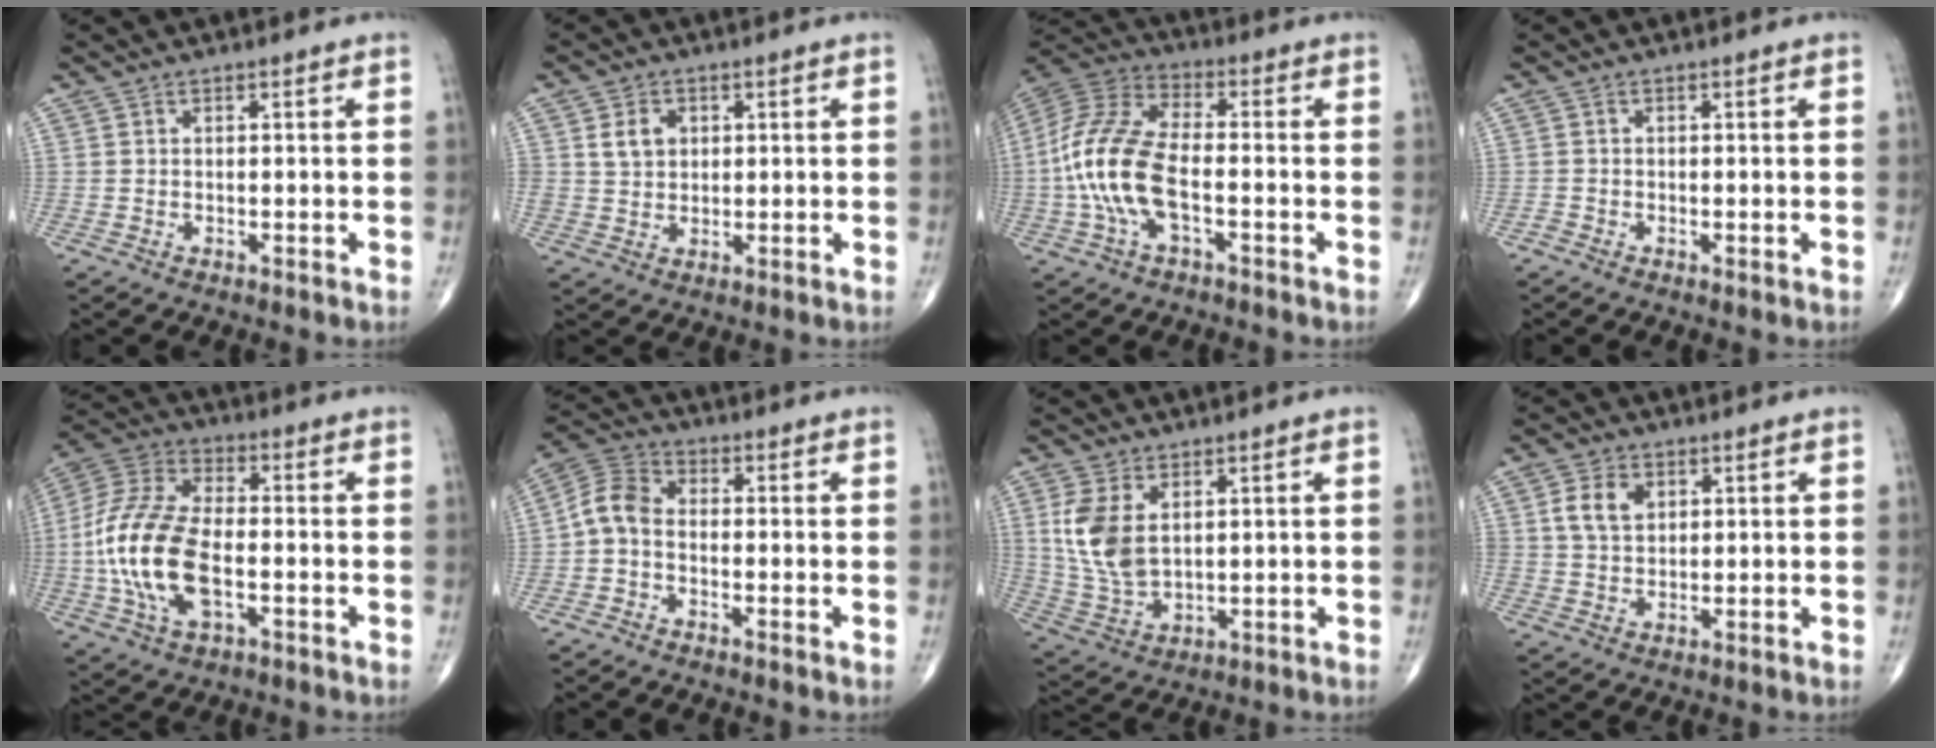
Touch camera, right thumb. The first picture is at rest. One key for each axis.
{"total": 4.8, "fx": 1.5, "fy": 3.7, "fz": 2.5, "tx": -0.025, "ty": -0.007, "tz": 0.027}
{"total": 15.7, "fx": -3.0, "fy": 7.3, "fz": 13.6, "tx": -0.300, "ty": 0.032, "tz": -0.061}
{"total": 0.7, "fx": -0.5, "fy": 0.4, "fz": 0.4, "tx": -0.007, "ty": -0.003, "tz": -0.014}
{"total": 17.9, "fx": -3.2, "fy": 9.1, "fz": 15.1, "tx": -0.325, "ty": 0.021, "tz": -0.061}
{"total": 6.0, "fx": -1.4, "fy": 3.9, "fz": 4.3, "tx": -0.082, "ty": 0.025, "tz": -0.044}
{"total": 9.9, "fx": 2.5, "fy": 5.8, "fz": 7.5, "tx": -0.158, "ty": -0.011, "tz": 0.063}
{"total": 5.7, "fx": 1.8, "fy": 4.0, "fz": 3.6, "tx": -0.058, "ty": -0.002, "tz": 0.033}